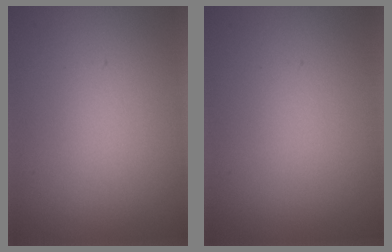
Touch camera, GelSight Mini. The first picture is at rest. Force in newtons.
{"total": 0.0}